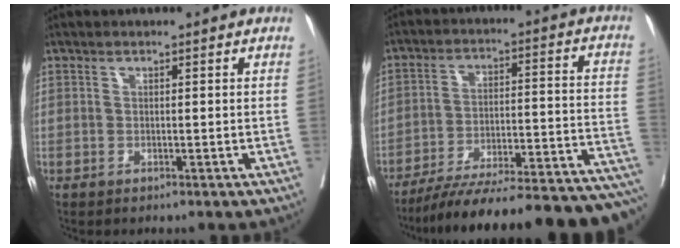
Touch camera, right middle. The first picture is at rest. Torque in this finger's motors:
{"motor_torque": [1.01, -1.12, 0.57, 0.14]}